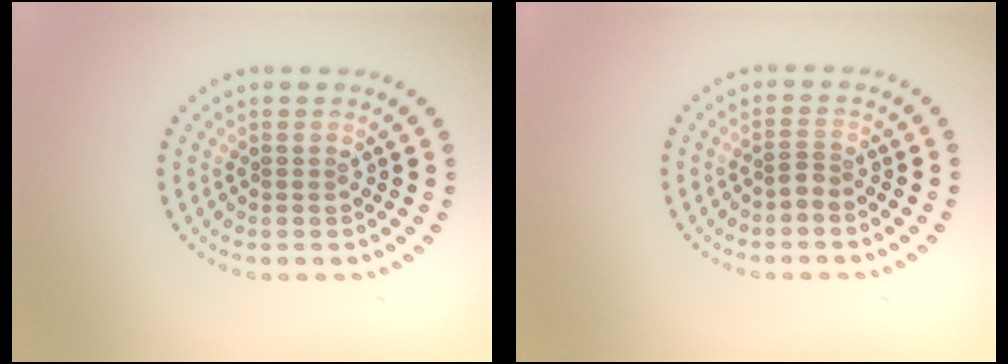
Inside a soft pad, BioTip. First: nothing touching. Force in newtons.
{"total": 0.8, "press": 0.5, "slide": 0.7}